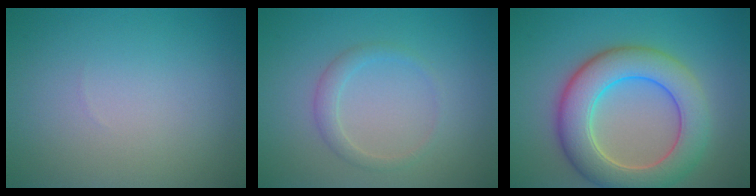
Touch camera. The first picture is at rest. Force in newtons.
{"total": 1.6, "press": 1.6, "slide": 0.1}
{"total": 7.9, "press": 7.9, "slide": 0.5}